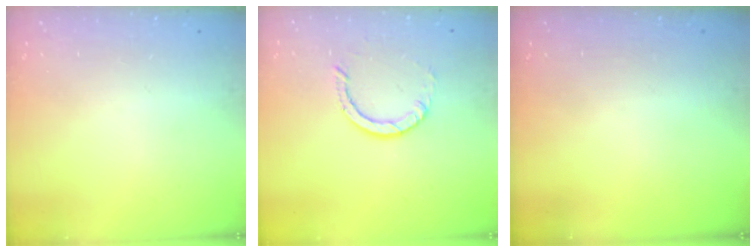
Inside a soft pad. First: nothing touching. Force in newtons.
{"total": 2.9, "press": 2.9, "slide": 0.2}
{"total": 0.0}